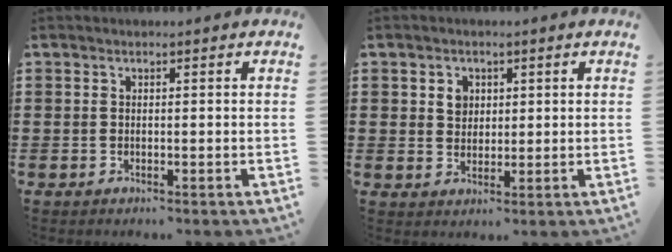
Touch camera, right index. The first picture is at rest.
{"total": 2.7, "force": [1.1, 2.2, 1.1], "torque": [-0.031, 0.010, 0.019]}